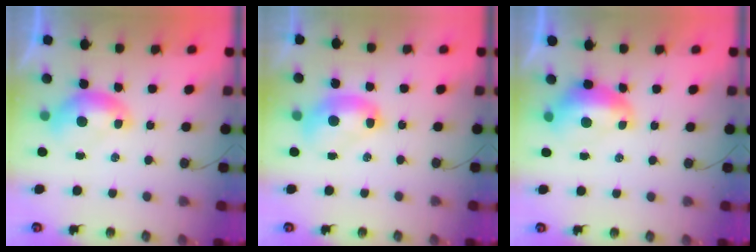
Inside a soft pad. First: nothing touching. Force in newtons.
{"total": 2.7, "press": 2.7, "slide": 0.2}
{"total": 2.9, "press": 2.7, "slide": 0.8}